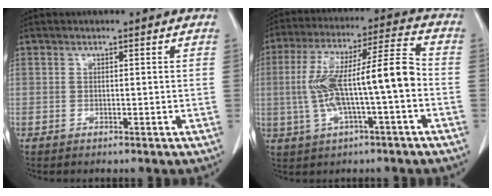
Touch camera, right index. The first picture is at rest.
{"total": 14.1, "force": [-1.7, 1.7, 13.9], "torque": [-0.259, 0.033, -0.025]}